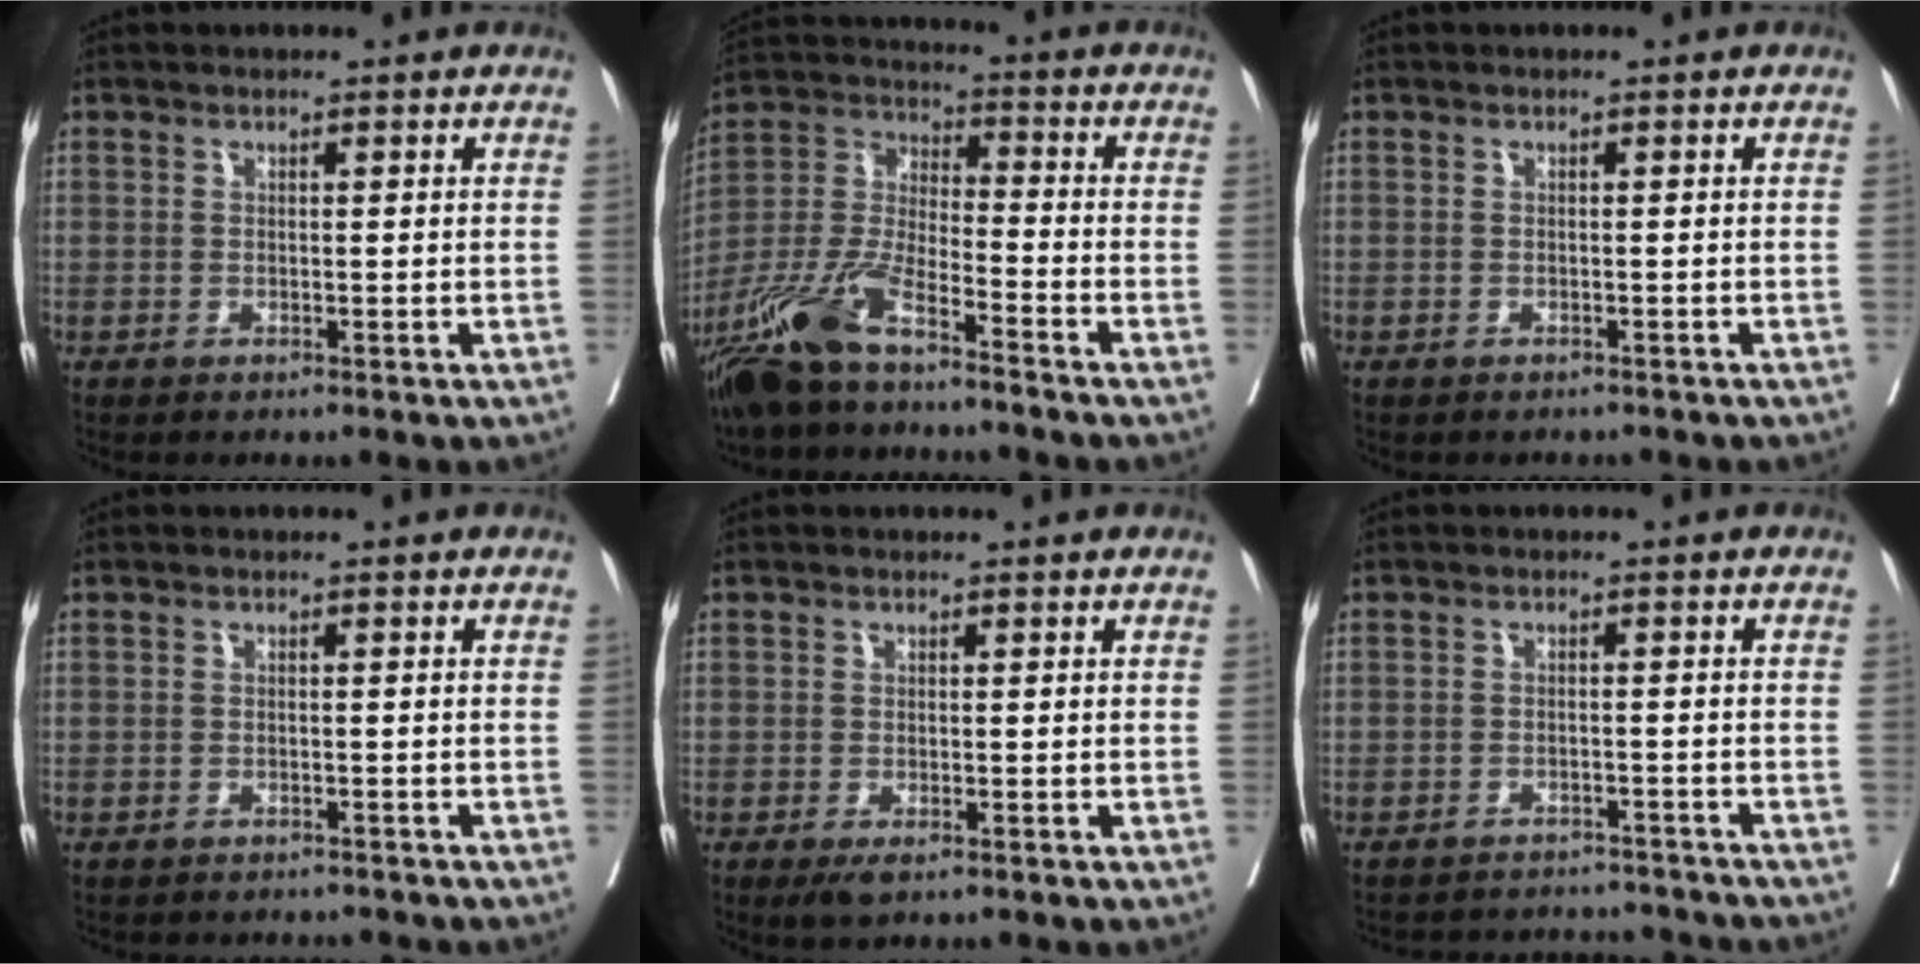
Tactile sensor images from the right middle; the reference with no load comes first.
{"total": 14.9, "force": [-11.2, 1.3, 9.7], "torque": [-0.208, -0.022, -0.214]}
{"total": 1.5, "force": [-1.4, 0.6, 0.2], "torque": [-0.007, -0.002, -0.020]}
{"total": 5.0, "force": [-4.8, 1.1, 0.9], "torque": [-0.005, -0.006, -0.060]}
{"total": 2.2, "force": [-1.3, 0.7, 1.6], "torque": [-0.023, -0.006, -0.018]}
{"total": 9.4, "force": [-9.3, 1.7, 0.8], "torque": [-0.015, 0.015, -0.117]}